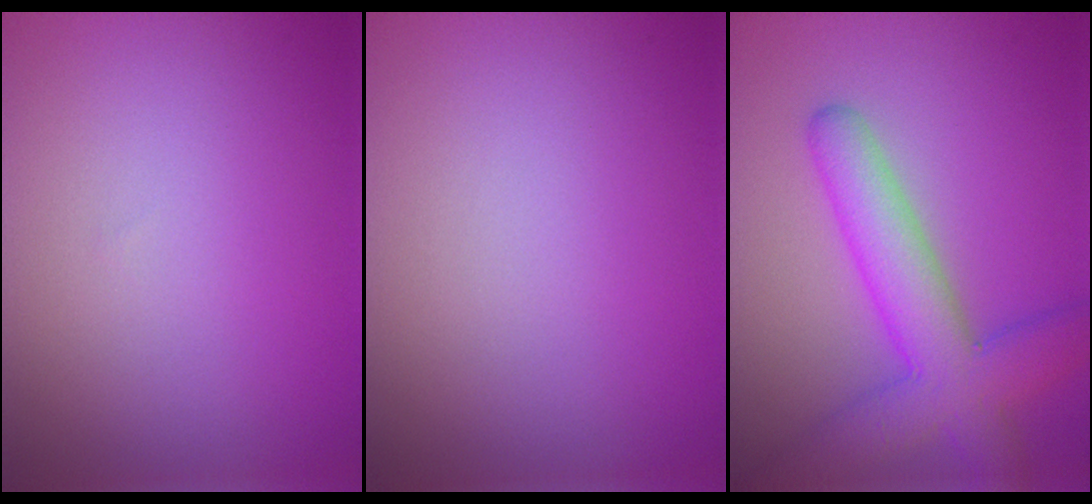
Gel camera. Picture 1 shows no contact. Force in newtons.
{"total": 0.0}
{"total": 6.8, "press": 6.8, "slide": 0.4}